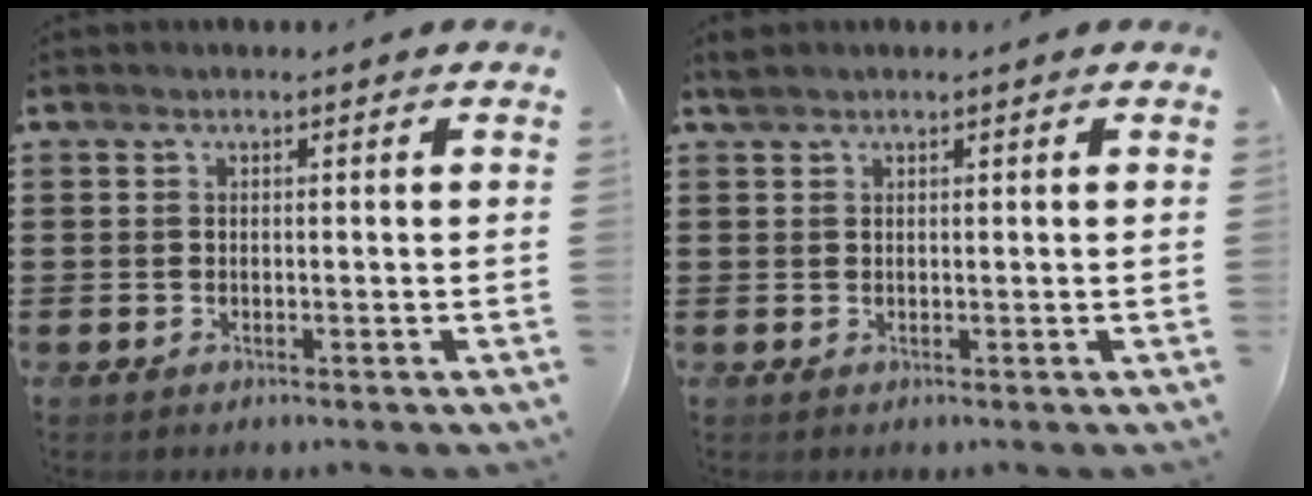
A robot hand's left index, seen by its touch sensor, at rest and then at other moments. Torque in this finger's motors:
{"motor_torque": [0.28, -0.29, -0.01, 0.01]}